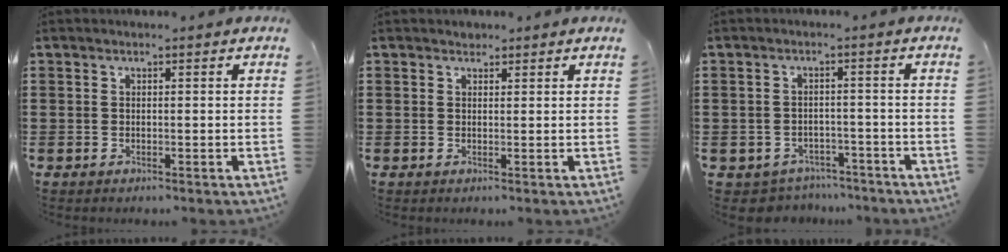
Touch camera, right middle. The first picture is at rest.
{"total": 1.0, "force": [0.9, 0.5, -0.1], "torque": [0.001, 0.000, 0.018]}
{"total": 2.7, "force": [-2.5, 0.9, -0.4], "torque": [-0.005, 0.001, -0.059]}